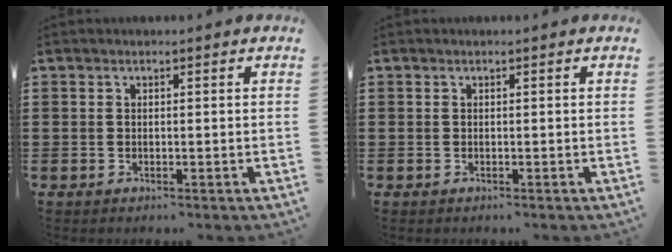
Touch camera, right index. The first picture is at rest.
{"total": 0.0}